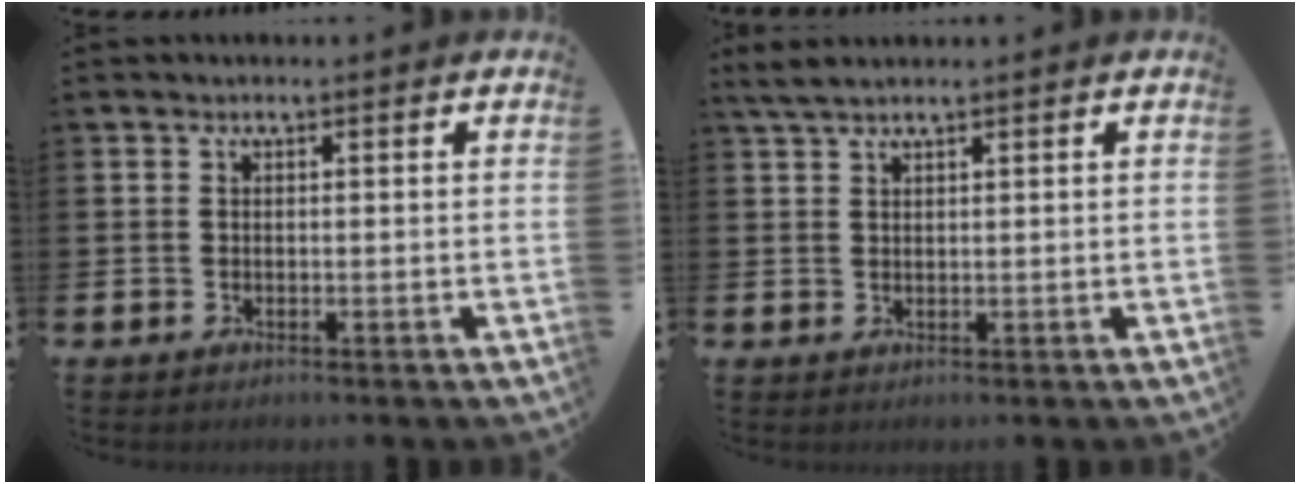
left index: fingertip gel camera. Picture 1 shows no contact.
{"total": 2.2, "force": [1.8, 0.4, 1.2], "torque": [-0.031, 0.006, 0.035]}